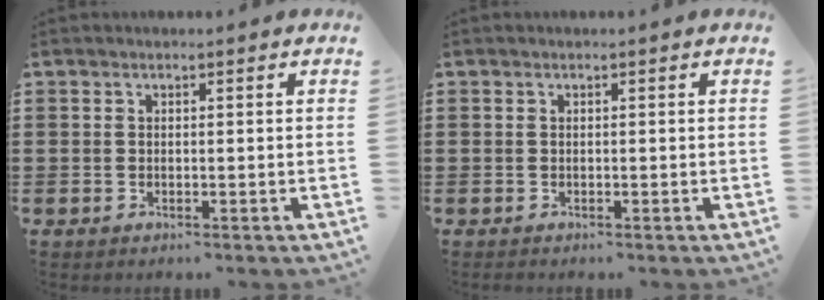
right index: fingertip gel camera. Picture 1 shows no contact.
{"total": 0.0}